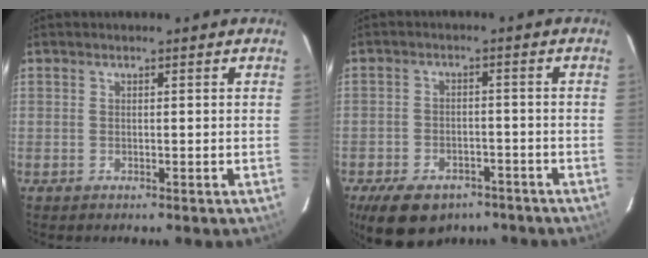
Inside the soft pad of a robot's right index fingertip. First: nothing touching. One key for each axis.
{"total": 13.5, "fx": -9.0, "fy": 7.9, "fz": 6.3, "tx": -0.149, "ty": 0.002, "tz": -0.125}